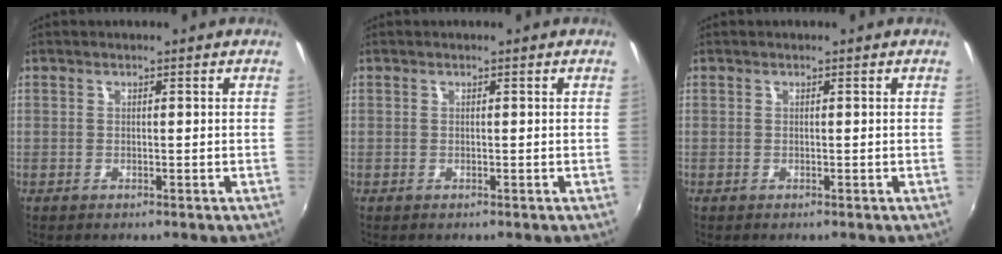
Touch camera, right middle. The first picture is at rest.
{"total": 0.0}
{"total": 0.0}